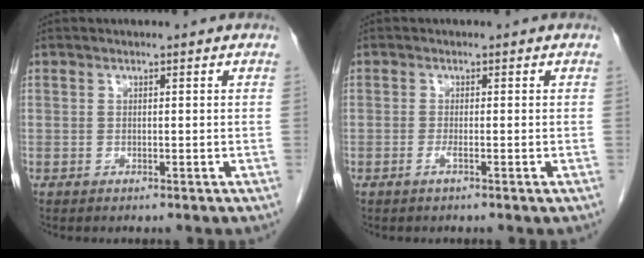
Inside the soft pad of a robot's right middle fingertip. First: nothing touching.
{"total": 1.3, "force": [-0.7, -0.2, 1.1], "torque": [-0.022, -0.002, -0.013]}